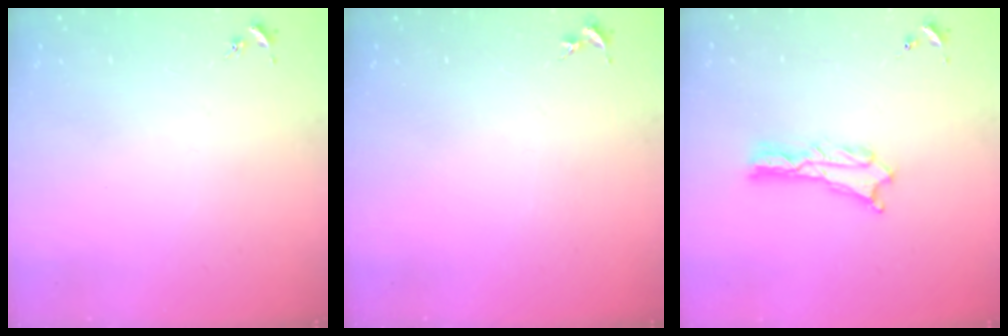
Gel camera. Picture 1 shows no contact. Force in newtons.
{"total": 0.0}
{"total": 1.8, "press": 1.7, "slide": 0.2}